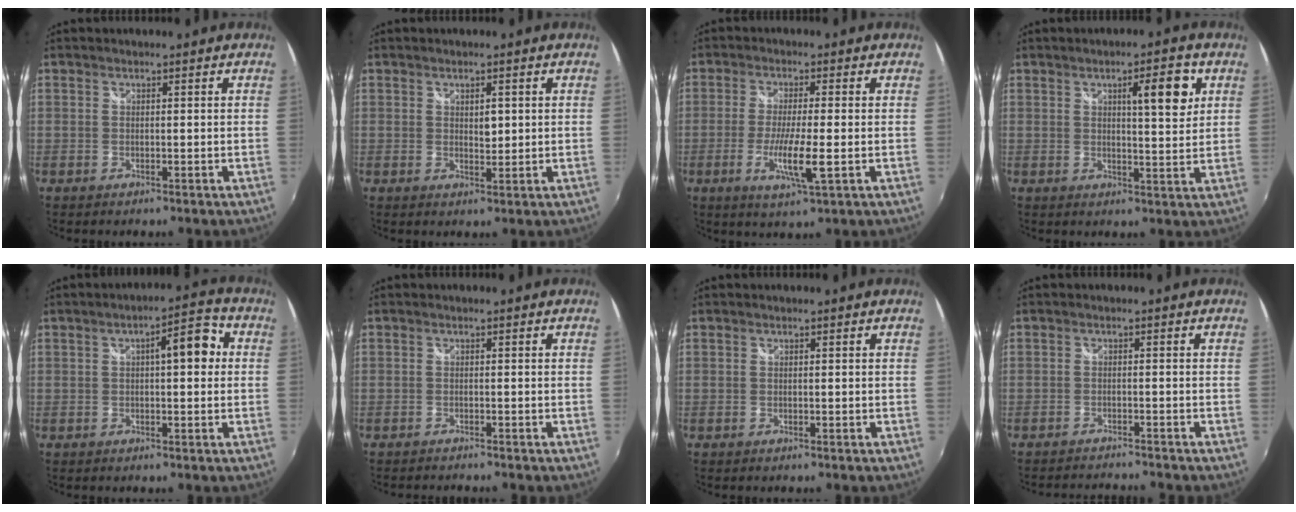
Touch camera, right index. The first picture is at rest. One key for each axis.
{"total": 2.1, "fx": 0.5, "fy": 1.2, "fz": 1.7, "tx": -0.024, "ty": 0.002, "tz": 0.008}
{"total": 7.0, "fx": -2.0, "fy": 0.1, "fz": 6.7, "tx": -0.130, "ty": -0.015, "tz": -0.040}
{"total": 7.3, "fx": 2.8, "fy": 1.7, "fz": 6.5, "tx": -0.084, "ty": 0.005, "tz": 0.040}
{"total": 6.7, "fx": 1.0, "fy": 2.1, "fz": 6.3, "tx": -0.087, "ty": 0.020, "tz": 0.015}
{"total": 2.0, "fx": -2.0, "fy": 0.1, "fz": 0.4, "tx": -0.017, "ty": -0.013, "tz": -0.037}
{"total": 0.0}
{"total": 5.8, "fx": -5.6, "fy": 0.0, "fz": 1.4, "tx": -0.042, "ty": -0.011, "tz": -0.089}